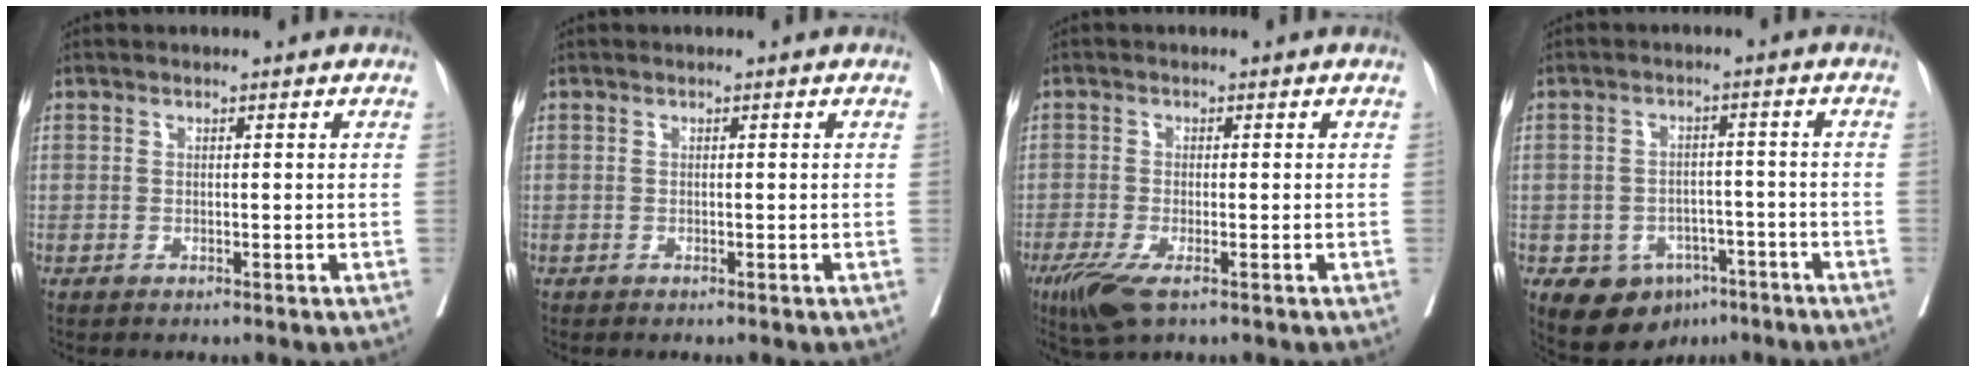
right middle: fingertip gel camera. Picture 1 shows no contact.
{"total": 0.0}
{"total": 5.4, "force": [-3.2, 1.2, 4.1], "torque": [-0.079, -0.015, -0.056]}
{"total": 8.1, "force": [-4.8, 5.6, 3.3], "torque": [-0.046, 0.012, -0.064]}